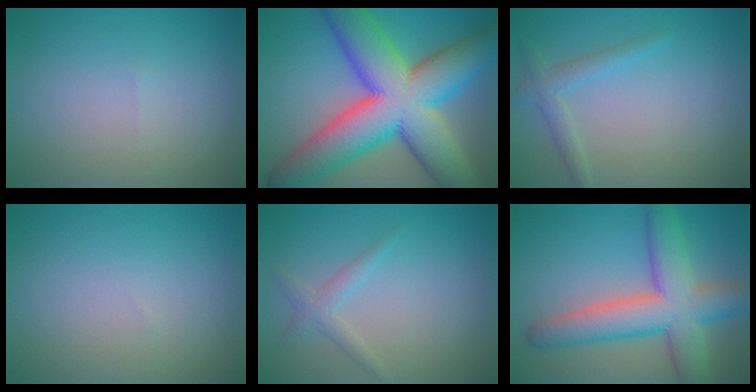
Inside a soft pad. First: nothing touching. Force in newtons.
{"total": 16.3, "press": 16.3, "slide": 0.4}
{"total": 2.0, "press": 2.0, "slide": 0.1}
{"total": 0.0}
{"total": 1.6, "press": 1.6, "slide": 0.1}
{"total": 8.7, "press": 8.7, "slide": 0.5}